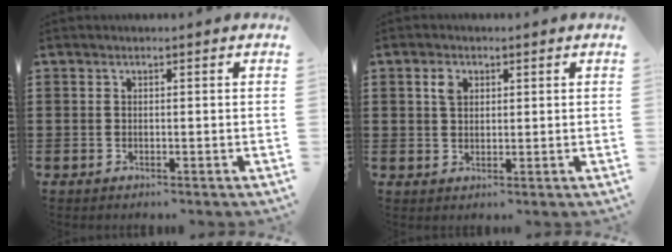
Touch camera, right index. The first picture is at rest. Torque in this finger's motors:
{"motor_torque": [0.27, -0.25, 0.09, 0.04]}